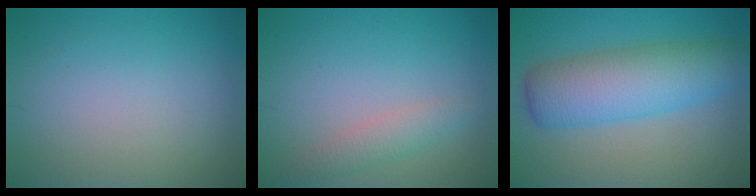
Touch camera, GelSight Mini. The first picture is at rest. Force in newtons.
{"total": 2.0, "press": 2.0, "slide": 0.1}
{"total": 7.4, "press": 7.4, "slide": 0.3}